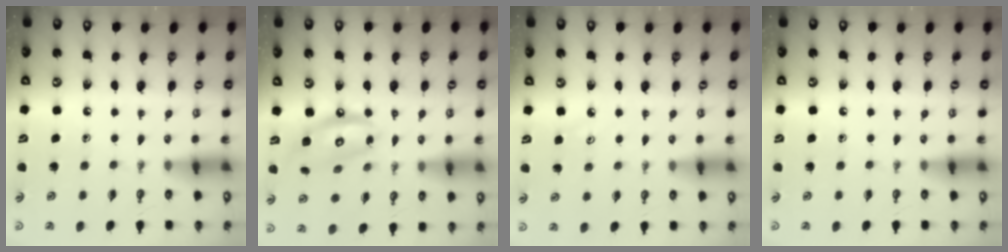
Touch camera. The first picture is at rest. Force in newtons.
{"total": 10.7, "press": 10.6, "slide": 1.1}
{"total": 2.8, "press": 2.8, "slide": 0.4}
{"total": 0.0}